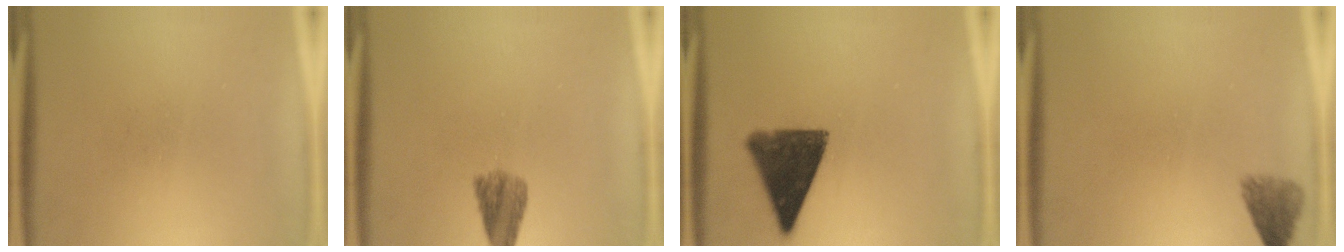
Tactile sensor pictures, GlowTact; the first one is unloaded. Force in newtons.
{"total": 4.5}
{"total": 12.0}
{"total": 3.0}